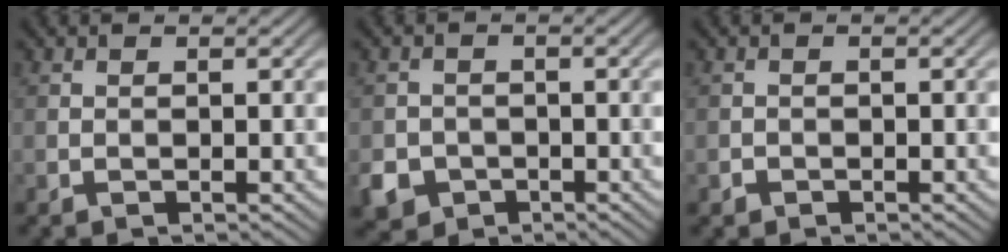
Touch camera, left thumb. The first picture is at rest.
{"total": 4.2, "force": [-2.0, 3.4, 1.4], "torque": [-0.031, -0.008, -0.044]}
{"total": 0.8, "force": [-0.5, 0.6, 0.1], "torque": [0.001, -0.003, -0.010]}